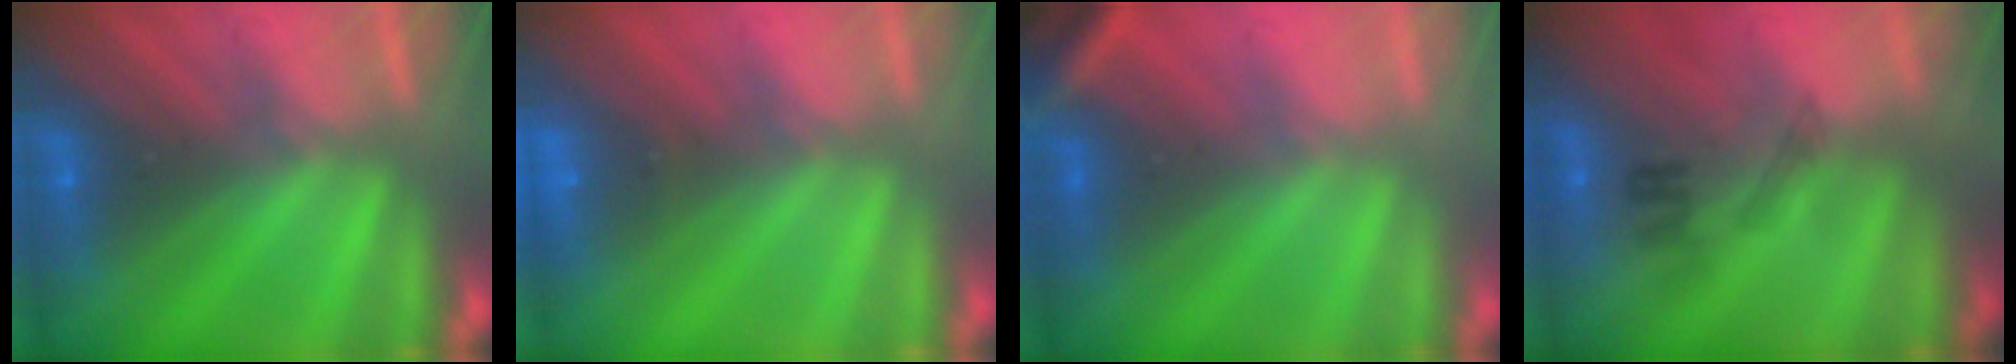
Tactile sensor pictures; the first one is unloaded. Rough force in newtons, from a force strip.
{"total": 2.0}
{"total": 2.5}
{"total": 2.3}